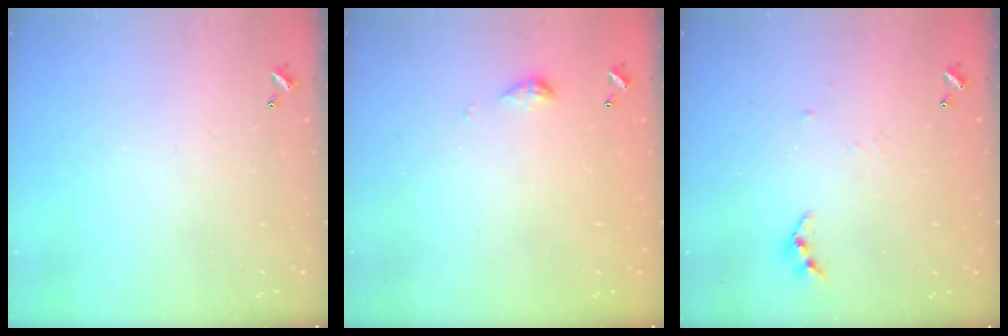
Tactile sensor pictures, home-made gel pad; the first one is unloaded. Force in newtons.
{"total": 4.0, "press": 4.0, "slide": 0.6}
{"total": 4.7, "press": 4.7, "slide": 0.4}